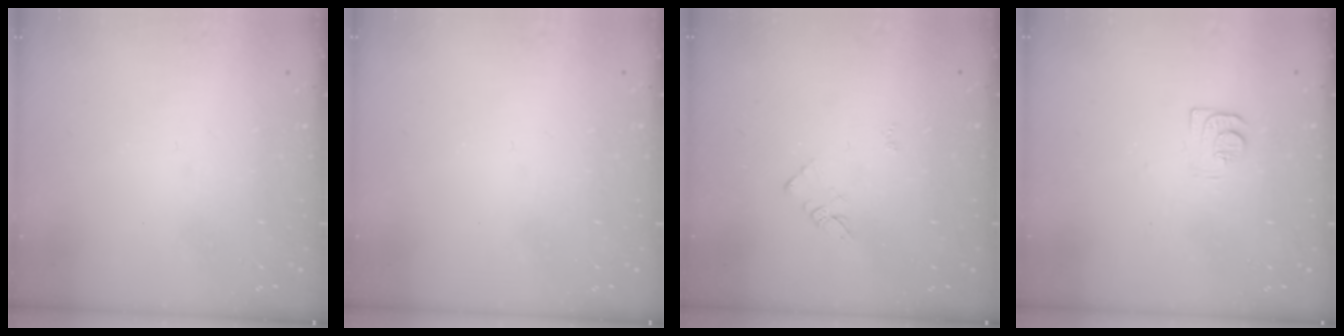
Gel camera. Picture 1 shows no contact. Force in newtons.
{"total": 1.8, "press": 1.8, "slide": 0.4}
{"total": 3.8, "press": 3.8, "slide": 0.4}
{"total": 5.9, "press": 5.9, "slide": 0.8}